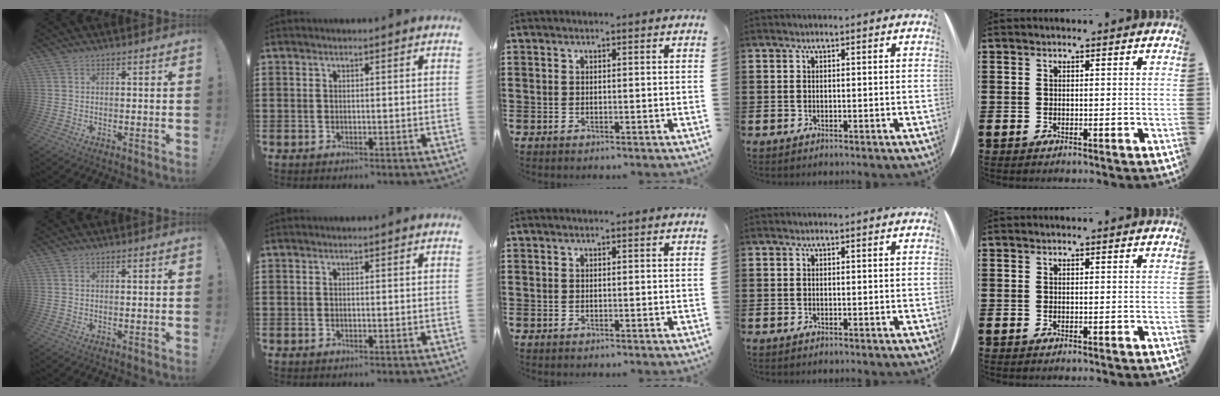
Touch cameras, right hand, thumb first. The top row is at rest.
{}